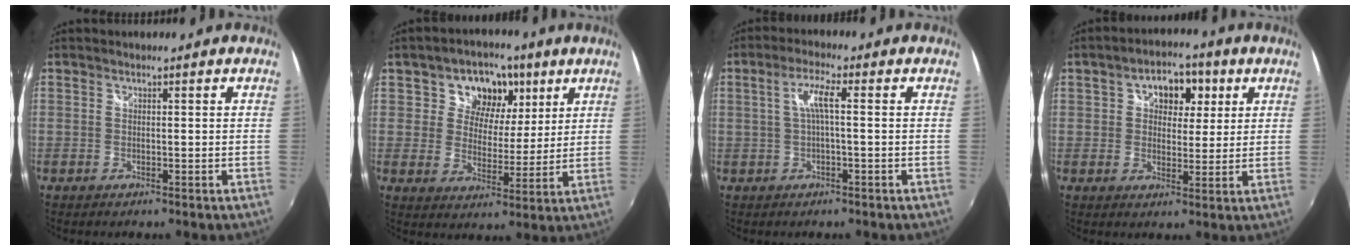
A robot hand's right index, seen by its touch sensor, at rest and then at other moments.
{"total": 10.1, "force": [4.5, 7.9, 4.5], "torque": [-0.078, 0.005, 0.068]}
{"total": 4.2, "force": [0.1, 0.4, 4.2], "torque": [-0.081, 0.007, 0.005]}
{"total": 8.2, "force": [2.9, 6.0, 4.9], "torque": [-0.076, 0.022, 0.043]}